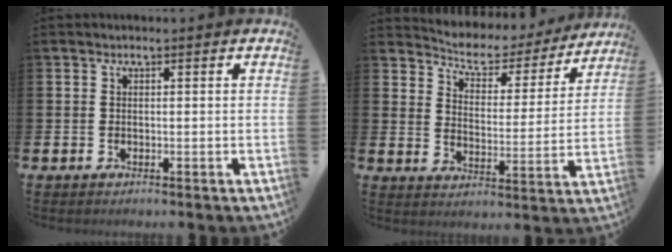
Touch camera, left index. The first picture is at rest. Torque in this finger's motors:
{"motor_torque": [-0.58, -0.64, -0.08, 0.02]}